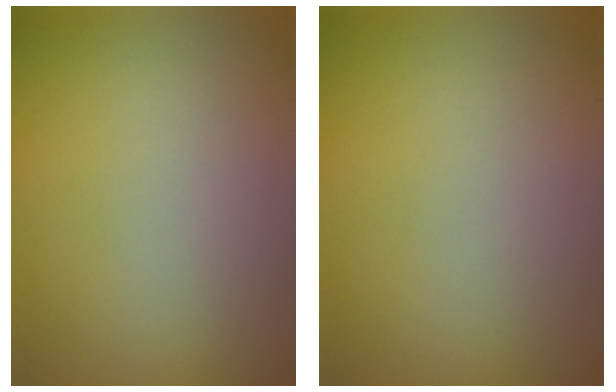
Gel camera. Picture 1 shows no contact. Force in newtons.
{"total": 0.0}